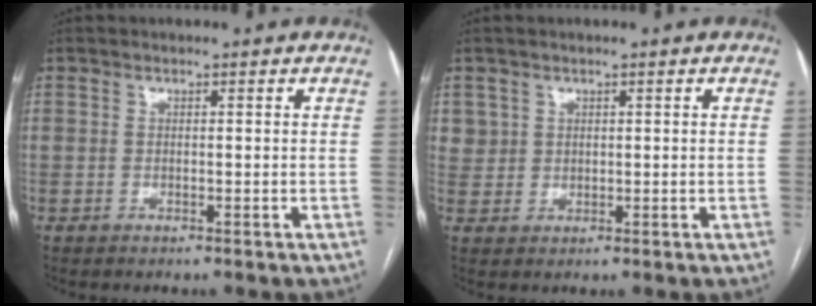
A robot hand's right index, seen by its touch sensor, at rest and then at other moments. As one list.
[{"total": 2.4, "force": [1.1, 2.2, 0.0], "torque": [0.017, 0.004, 0.016]}]